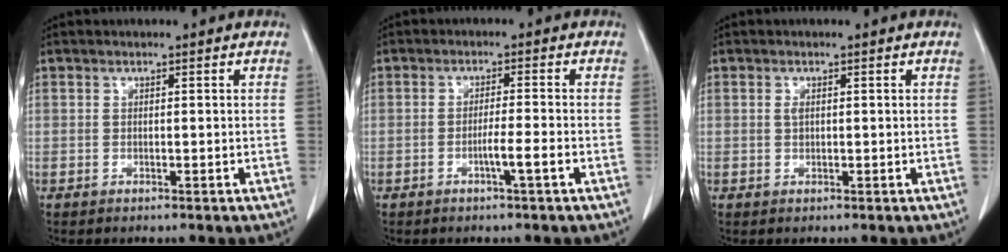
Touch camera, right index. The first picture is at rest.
{"total": 3.1, "force": [-1.4, -0.6, 2.7], "torque": [-0.046, -0.003, -0.026]}
{"total": 0.9, "force": [0.2, 0.4, 0.7], "torque": [-0.015, 0.000, 0.002]}